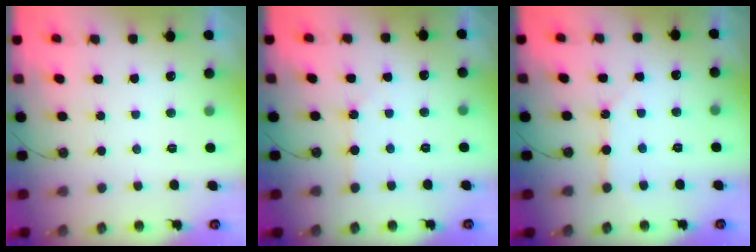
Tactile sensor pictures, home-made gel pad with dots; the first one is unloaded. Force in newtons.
{"total": 2.3, "press": 2.3, "slide": 0.3}
{"total": 4.6, "press": 4.5, "slide": 0.4}